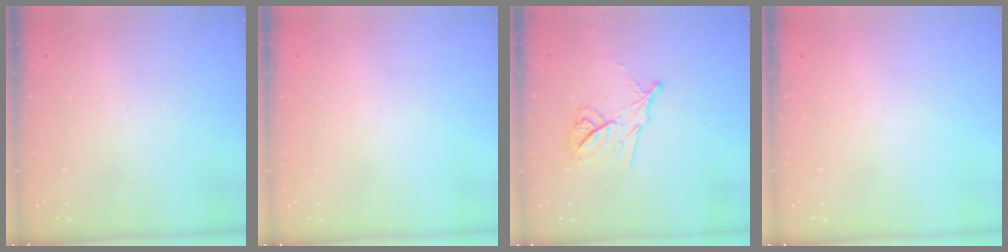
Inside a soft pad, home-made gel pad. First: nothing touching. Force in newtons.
{"total": 0.0}
{"total": 11.4, "press": 11.4, "slide": 0.3}
{"total": 0.0}